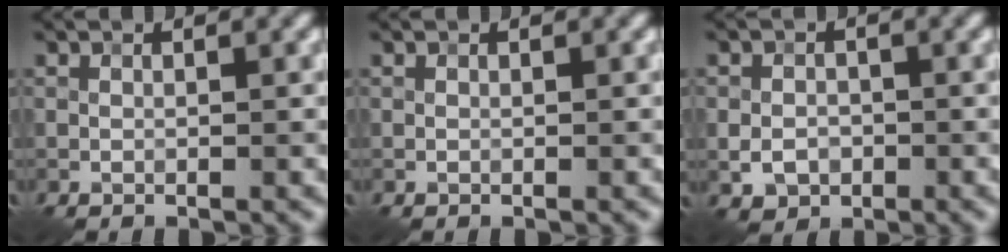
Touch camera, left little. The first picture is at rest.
{"total": 0.0}
{"total": 2.5, "force": [-0.7, 2.0, 1.2], "torque": [-0.024, -0.003, -0.014]}